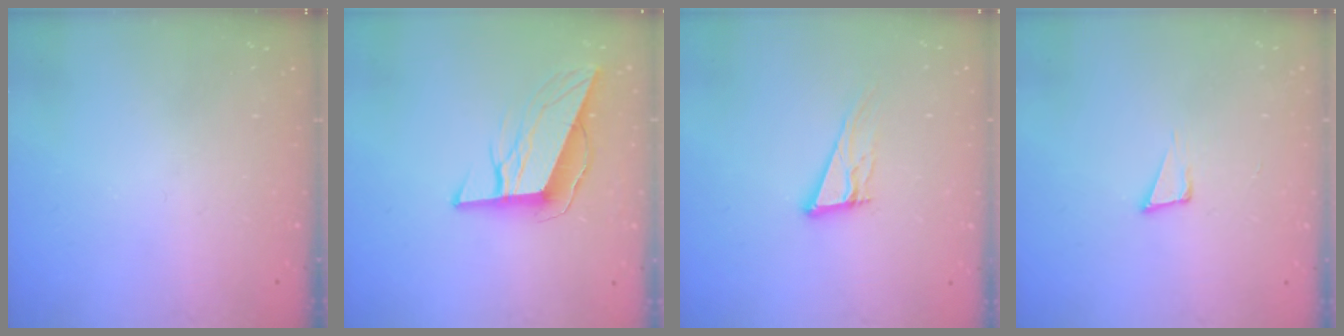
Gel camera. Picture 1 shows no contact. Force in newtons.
{"total": 10.7, "press": 10.2, "slide": 3.3}
{"total": 12.4, "press": 11.9, "slide": 3.3}
{"total": 3.9, "press": 2.6, "slide": 2.9}